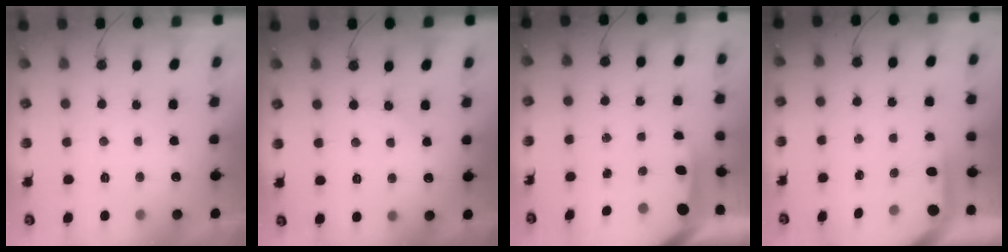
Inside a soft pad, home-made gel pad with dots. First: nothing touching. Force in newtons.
{"total": 3.7, "press": 3.6, "slide": 0.6}
{"total": 8.3, "press": 8.3, "slide": 0.8}
{"total": 3.2, "press": 3.2, "slide": 0.4}